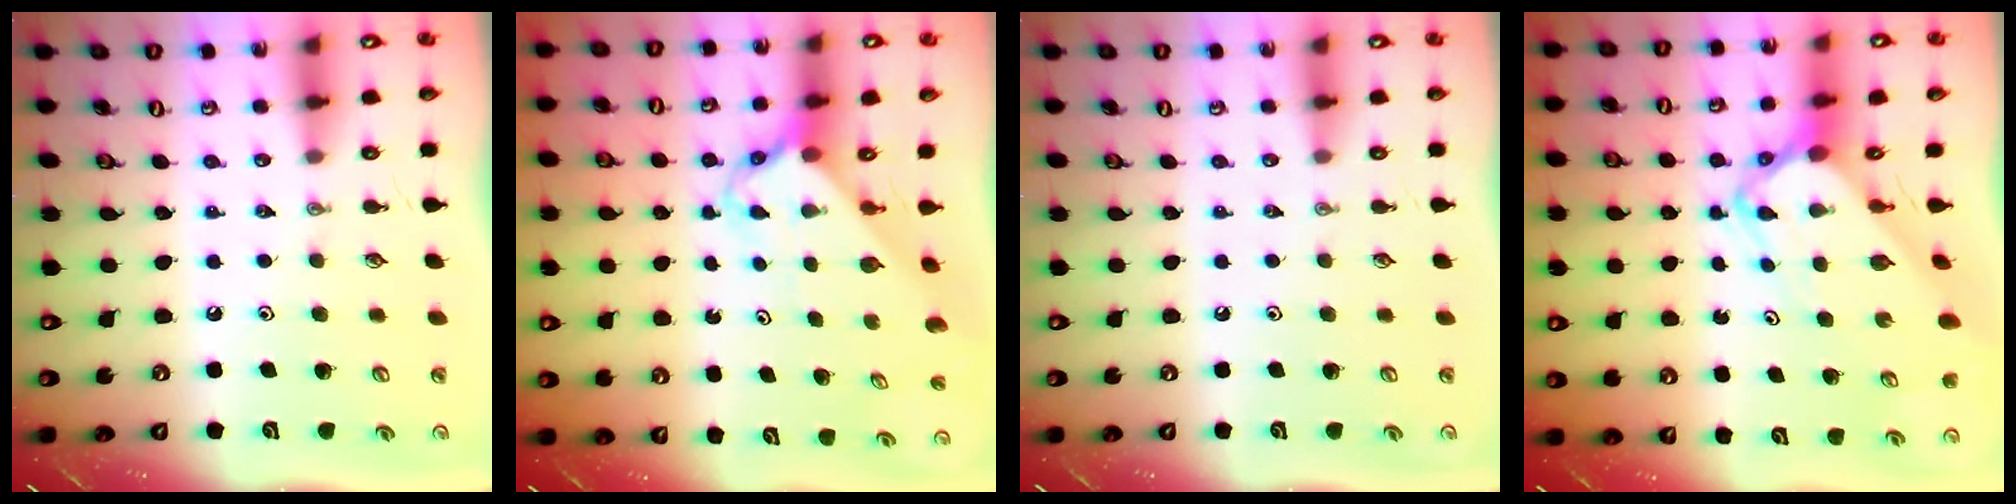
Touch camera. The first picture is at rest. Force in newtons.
{"total": 2.7, "press": 2.7, "slide": 0.3}
{"total": 0.0}
{"total": 5.9, "press": 5.9, "slide": 0.5}